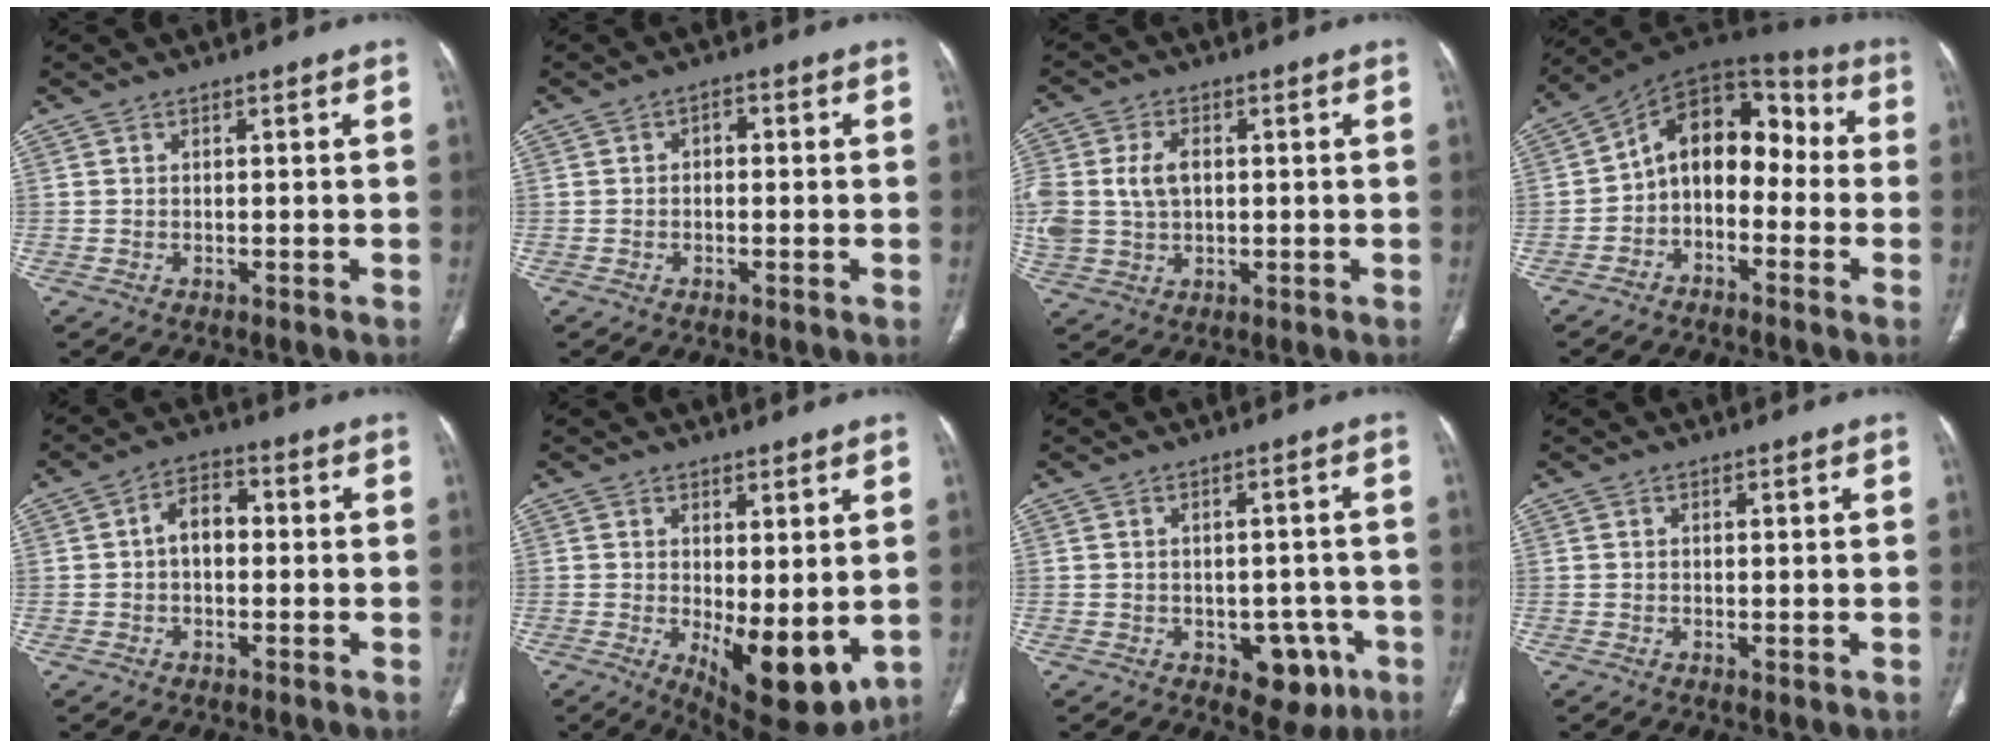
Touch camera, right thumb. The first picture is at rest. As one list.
[{"total": 2.0, "force": [0.0, 1.3, 1.5], "torque": [-0.013, 0.007, -0.007]}, {"total": 11.4, "force": [1.2, 8.3, 7.7], "torque": [-0.183, 0.006, 0.032]}, {"total": 13.0, "force": [-2.3, 8.9, 9.2], "torque": [-0.104, 0.075, -0.053]}, {"total": 5.7, "force": [-0.1, 3.8, 4.3], "torque": [-0.059, 0.022, -0.010]}, {"total": 11.3, "force": [-1.3, 4.6, 10.2], "torque": [-0.138, -0.030, -0.002]}, {"total": 7.5, "force": [-3.1, 4.9, 4.8], "torque": [-0.027, 0.015, -0.029]}, {"total": 0.5, "force": [0.0, 0.1, 0.5], "torque": [-0.015, -0.006, 0.003]}]